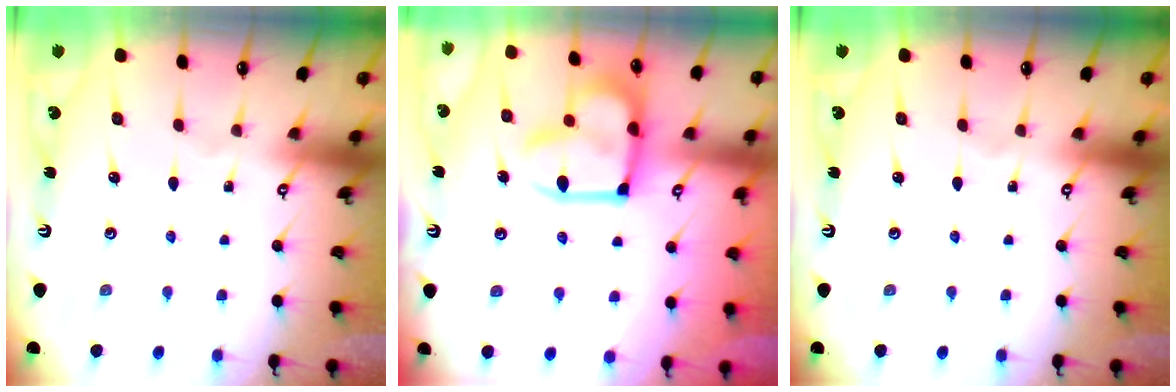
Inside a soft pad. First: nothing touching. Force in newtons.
{"total": 15.3, "press": 15.2, "slide": 1.3}
{"total": 0.0}